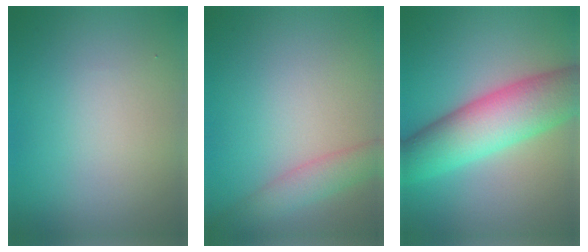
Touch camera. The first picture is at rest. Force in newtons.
{"total": 3.0, "press": 3.0, "slide": 0.1}
{"total": 8.8, "press": 8.8, "slide": 0.2}